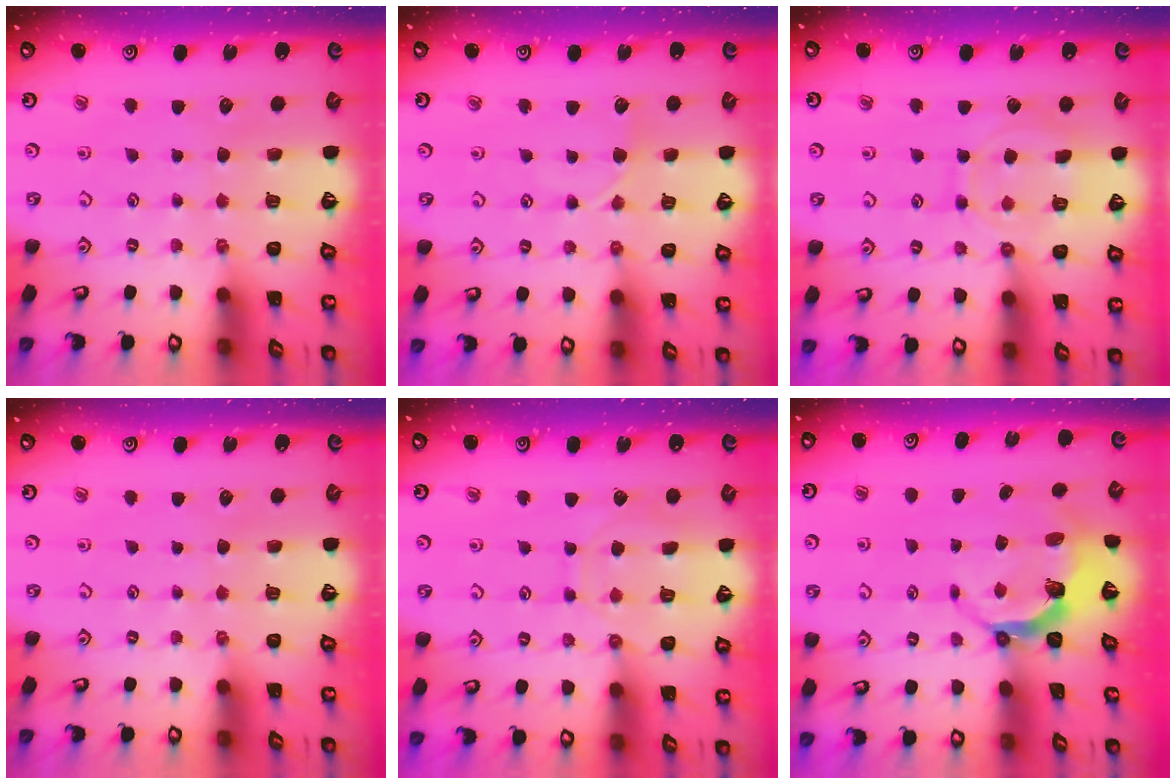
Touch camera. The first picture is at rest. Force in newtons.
{"total": 3.6, "press": 3.6, "slide": 0.4}
{"total": 10.7, "press": 10.7, "slide": 0.9}
{"total": 0.0}
{"total": 8.4, "press": 8.4, "slide": 0.6}
{"total": 5.6, "press": 4.1, "slide": 3.8}